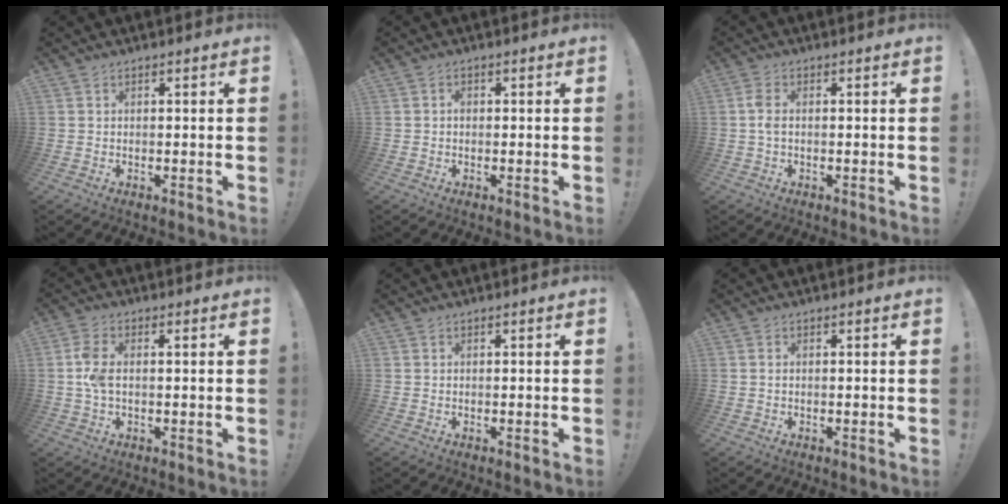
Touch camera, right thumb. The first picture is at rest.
{"total": 0.9, "force": [-0.2, 0.7, 0.6], "torque": [-0.020, 0.007, -0.003]}
{"total": 3.7, "force": [0.1, 1.9, 3.1], "torque": [-0.073, 0.011, 0.002]}
{"total": 5.4, "force": [0.0, 2.6, 4.7], "torque": [-0.096, 0.007, -0.002]}
{"total": 0.0}
{"total": 0.5, "force": [0.1, 0.1, 0.5], "torque": [-0.019, 0.004, 0.004]}